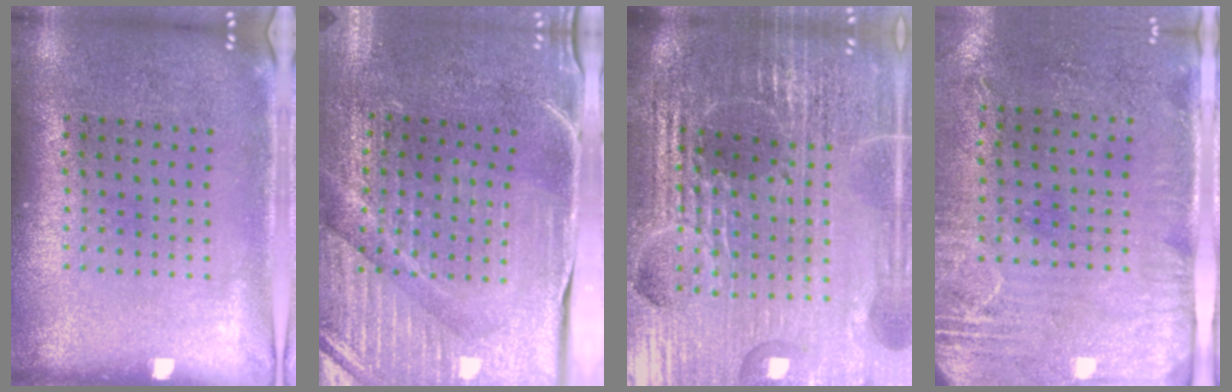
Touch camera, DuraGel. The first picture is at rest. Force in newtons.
{"total": 3.9, "press": 3.9, "slide": 0.4}
{"total": 6.7, "press": 5.9, "slide": 3.2}
{"total": 2.9, "press": 2.4, "slide": 1.7}